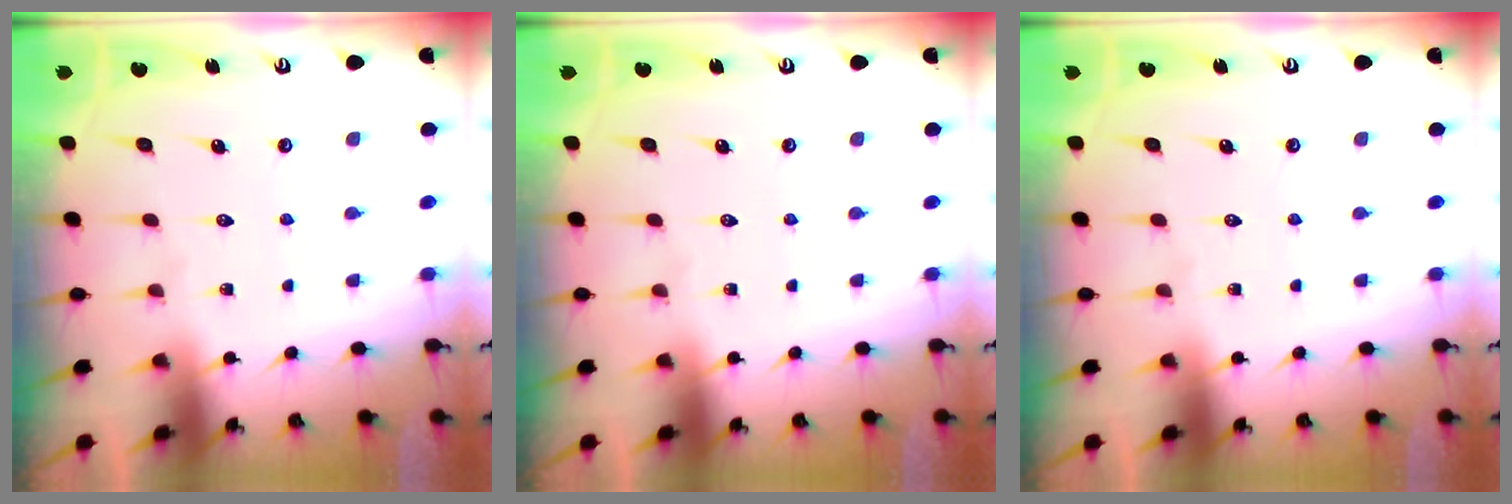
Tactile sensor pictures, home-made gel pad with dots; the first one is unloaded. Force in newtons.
{"total": 0.0}
{"total": 0.0}